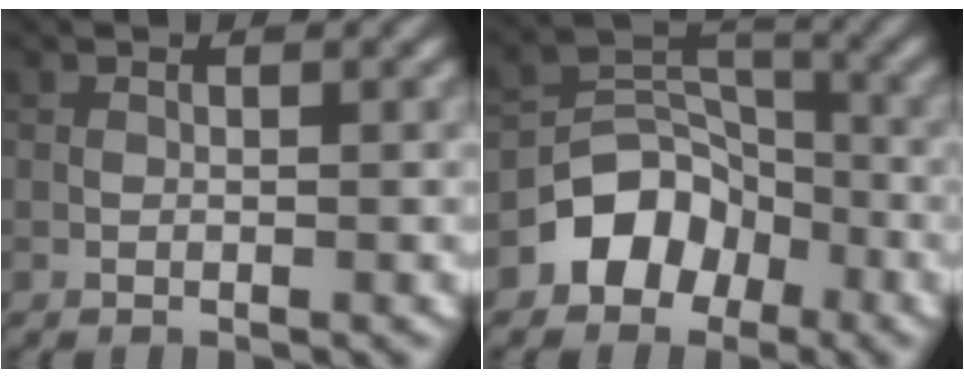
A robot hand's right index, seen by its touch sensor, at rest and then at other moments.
{"total": 5.2, "force": [-3.0, 3.9, 1.7], "torque": [-0.008, 0.009, -0.057]}